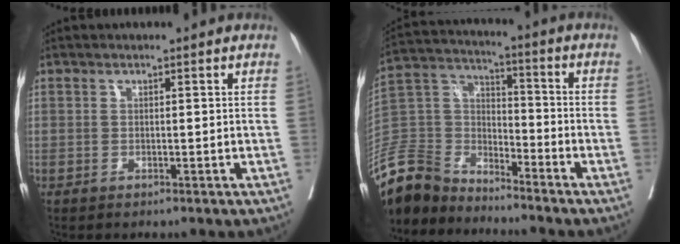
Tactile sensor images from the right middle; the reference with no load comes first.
{"total": 13.2, "force": [-12.1, 4.0, 3.1], "torque": [-0.070, 0.016, -0.240]}